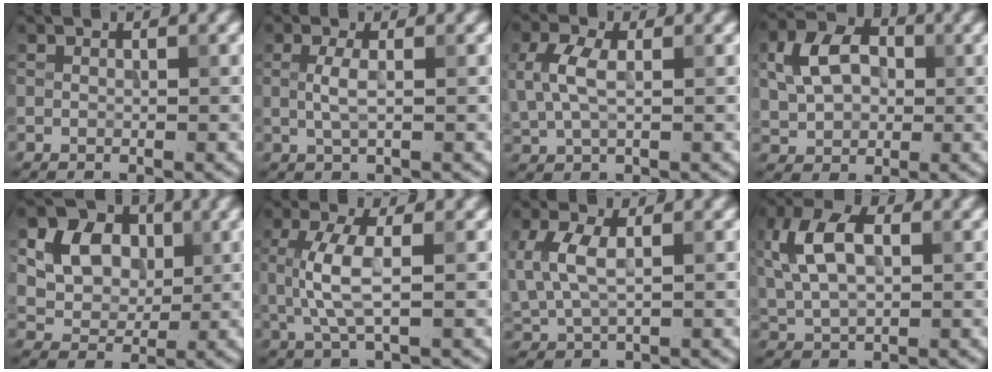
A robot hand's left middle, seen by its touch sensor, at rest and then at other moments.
{"total": 1.8, "force": [0.1, 0.4, 1.7], "torque": [-0.038, 0.001, 0.003]}
{"total": 3.6, "force": [0.6, 2.0, 2.9], "torque": [-0.071, 0.005, 0.012]}
{"total": 5.6, "force": [1.0, 4.1, 3.6], "torque": [-0.076, 0.010, 0.012]}
{"total": 7.5, "force": [2.0, 6.0, 4.1], "torque": [-0.087, 0.010, 0.032]}
{"total": 4.0, "force": [0.2, 1.2, 3.8], "torque": [-0.090, 0.000, 0.006]}
{"total": 4.8, "force": [0.9, 2.6, 3.9], "torque": [-0.100, 0.005, 0.019]}
{"total": 7.1, "force": [1.8, 4.1, 5.5], "torque": [-0.129, 0.016, 0.028]}